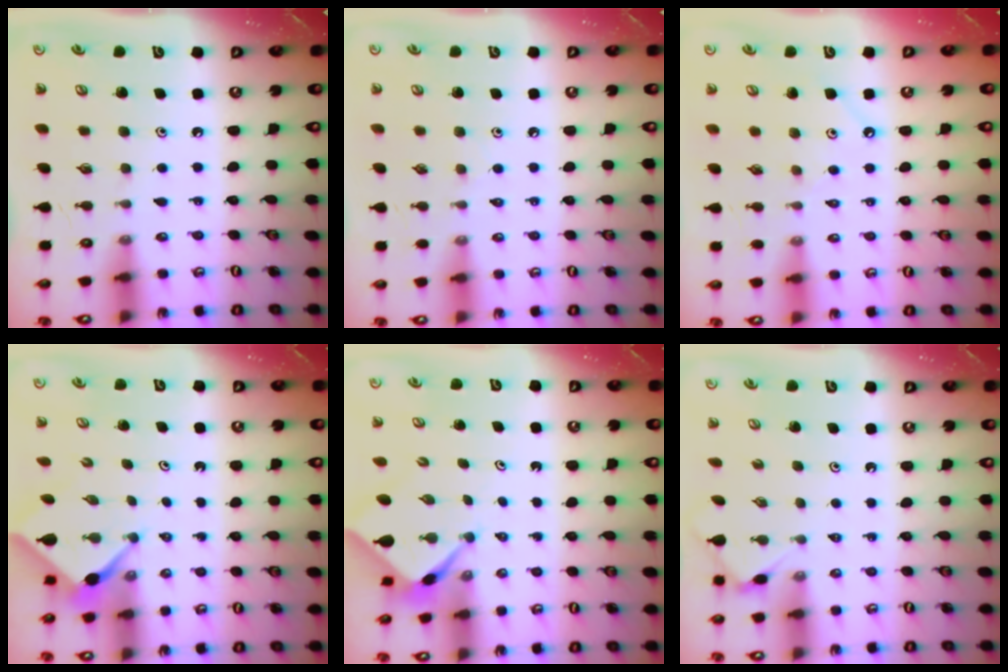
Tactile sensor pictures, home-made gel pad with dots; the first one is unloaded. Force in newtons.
{"total": 2.1, "press": 2.1, "slide": 0.4}
{"total": 2.6, "press": 2.6, "slide": 0.4}
{"total": 2.3, "press": 2.3, "slide": 0.2}
{"total": 2.3, "press": 2.3, "slide": 0.2}
{"total": 2.9, "press": 2.8, "slide": 0.5}